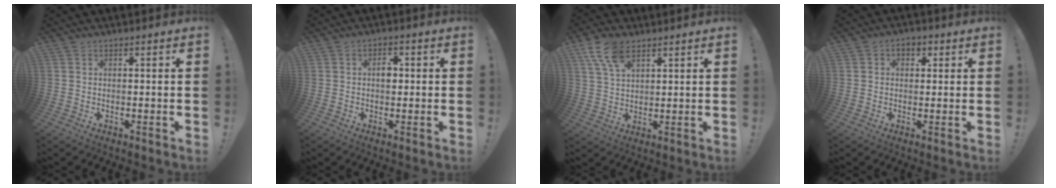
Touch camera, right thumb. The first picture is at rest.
{"total": 3.5, "force": [0.0, 2.3, 2.7], "torque": [-0.029, 0.002, -0.007]}
{"total": 9.2, "force": [5.6, 4.4, 5.9], "torque": [-0.104, -0.018, 0.105]}
{"total": 3.3, "force": [0.6, 2.7, 1.7], "torque": [-0.020, 0.005, 0.010]}